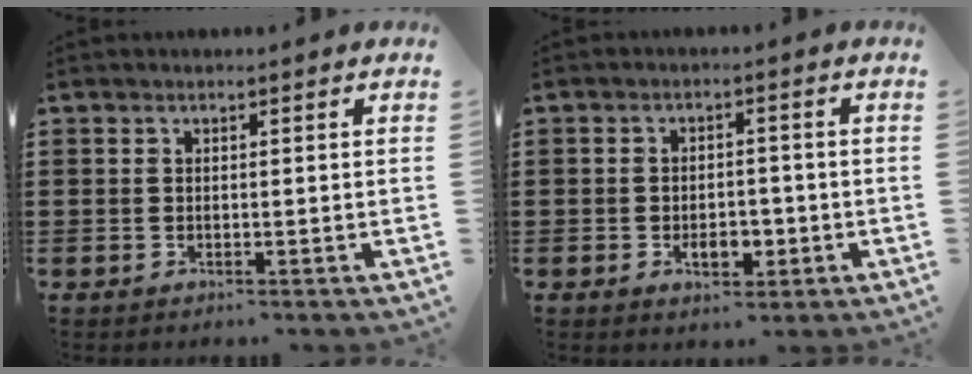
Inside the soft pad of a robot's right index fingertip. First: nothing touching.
{"total": 4.1, "force": [-1.2, 2.5, 3.1], "torque": [-0.045, 0.002, -0.022]}